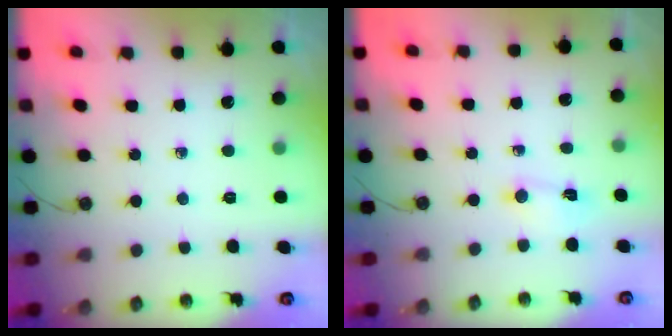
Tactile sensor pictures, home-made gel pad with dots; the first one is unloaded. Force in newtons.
{"total": 2.7, "press": 2.7, "slide": 0.4}